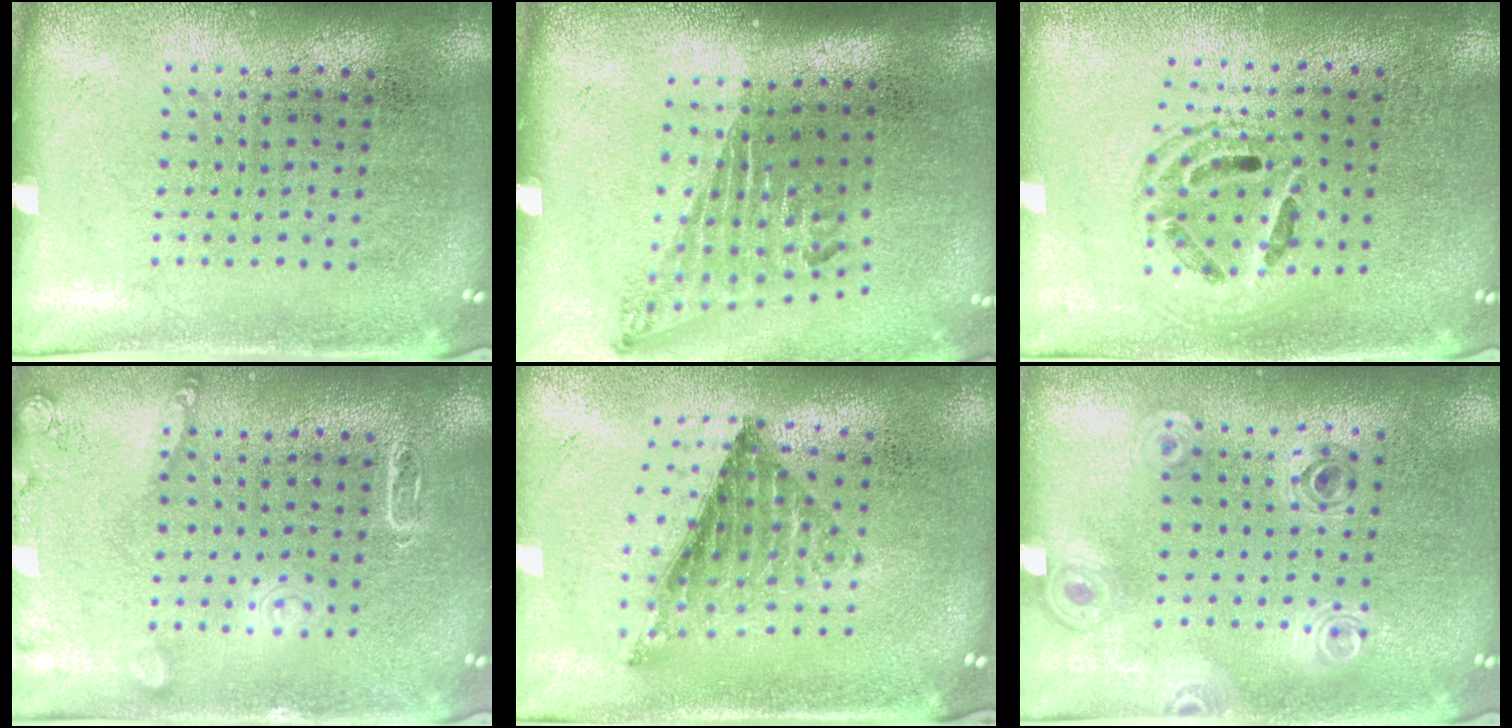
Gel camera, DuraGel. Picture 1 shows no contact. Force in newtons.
{"total": 1.7, "press": 1.1, "slide": 1.3}
{"total": 1.3, "press": 1.2, "slide": 0.5}
{"total": 2.3, "press": 2.2, "slide": 0.3}
{"total": 0.9, "press": 0.8, "slide": 0.3}
{"total": 0.9, "press": 0.9, "slide": 0.1}